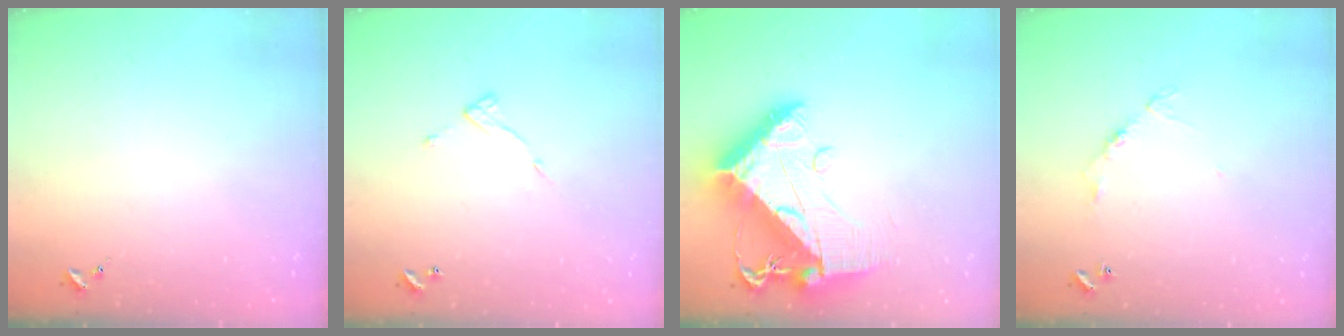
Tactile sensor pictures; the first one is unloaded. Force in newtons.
{"total": 7.2, "press": 7.2, "slide": 0.5}
{"total": 16.5, "press": 16.4, "slide": 1.8}
{"total": 6.1, "press": 6.1, "slide": 0.5}